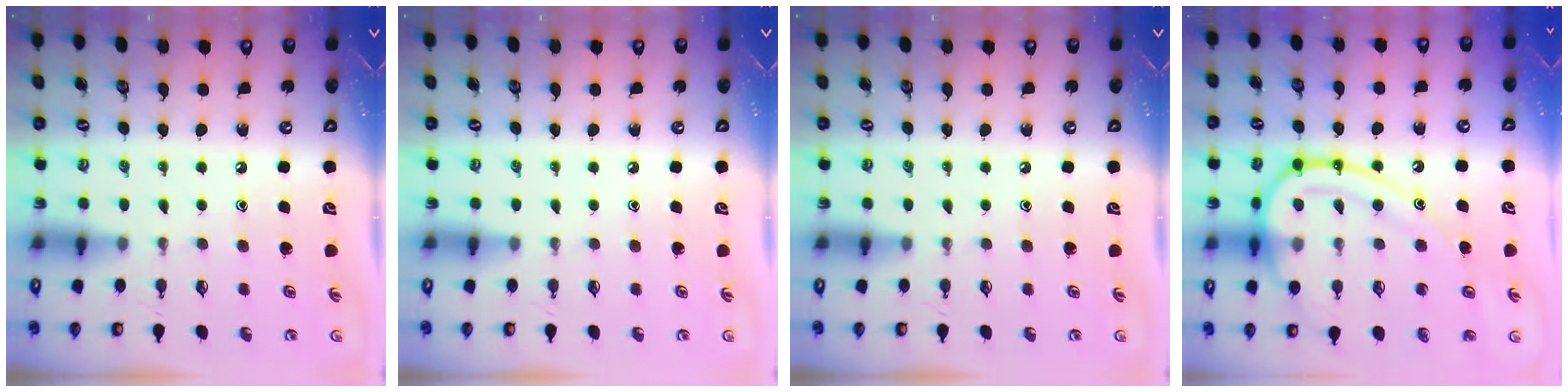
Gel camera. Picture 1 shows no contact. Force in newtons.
{"total": 0.0}
{"total": 0.0}
{"total": 19.3, "press": 19.2, "slide": 1.8}